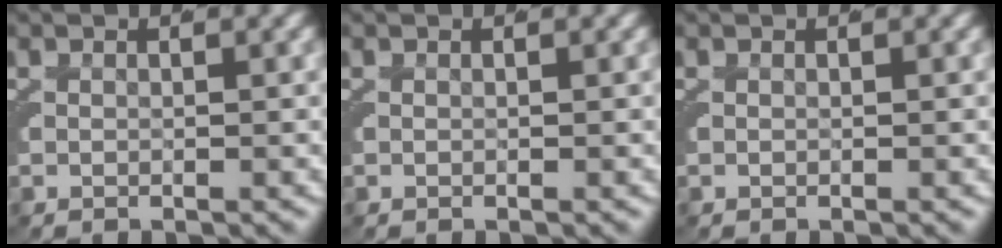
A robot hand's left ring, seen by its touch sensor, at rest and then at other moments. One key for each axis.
{"total": 0.0}
{"total": 0.0}